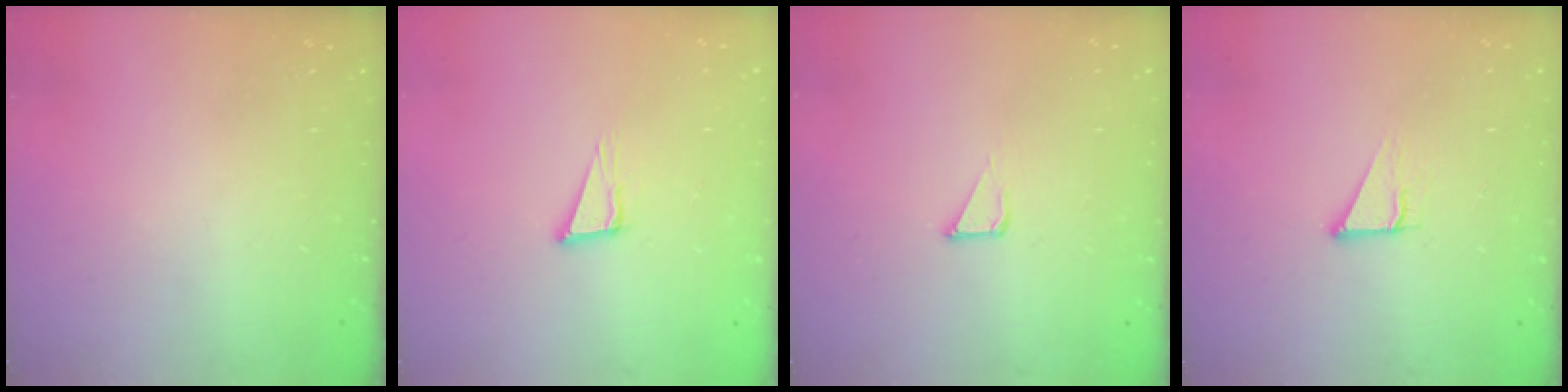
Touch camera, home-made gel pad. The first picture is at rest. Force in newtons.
{"total": 4.9, "press": 3.8, "slide": 3.0}
{"total": 2.8, "press": 2.8, "slide": 0.1}
{"total": 2.9, "press": 2.9, "slide": 0.2}